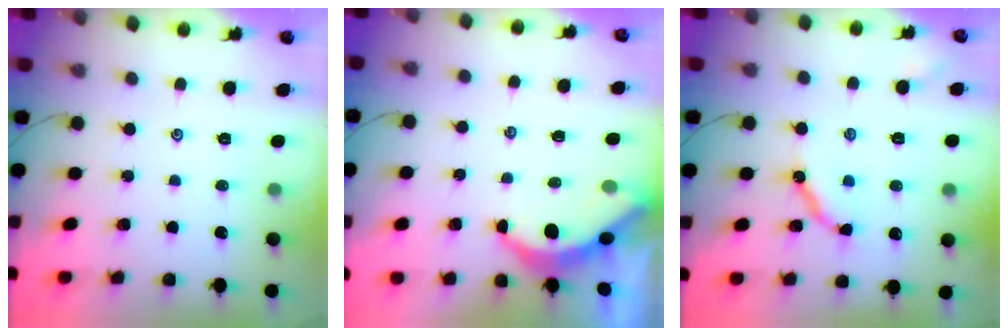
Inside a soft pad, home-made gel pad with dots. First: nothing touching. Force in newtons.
{"total": 5.4, "press": 5.4, "slide": 0.4}
{"total": 9.6, "press": 9.6, "slide": 0.8}